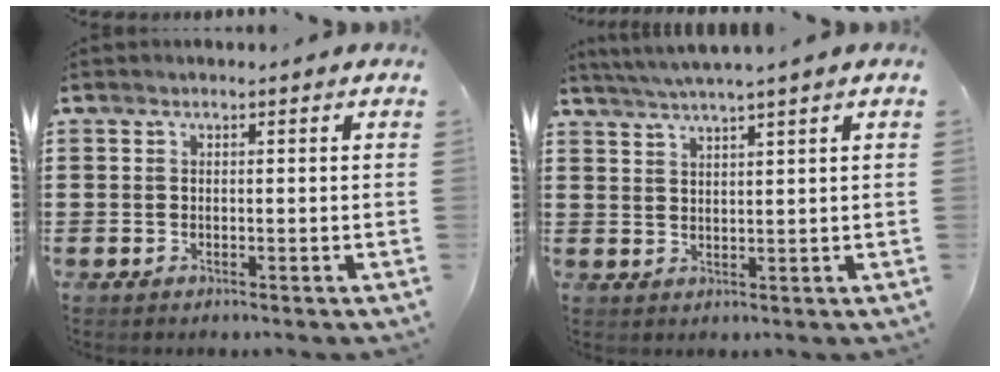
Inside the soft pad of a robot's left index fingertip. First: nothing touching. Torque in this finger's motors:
{"motor_torque": [2.14, 0.00, 0.46, 0.11]}